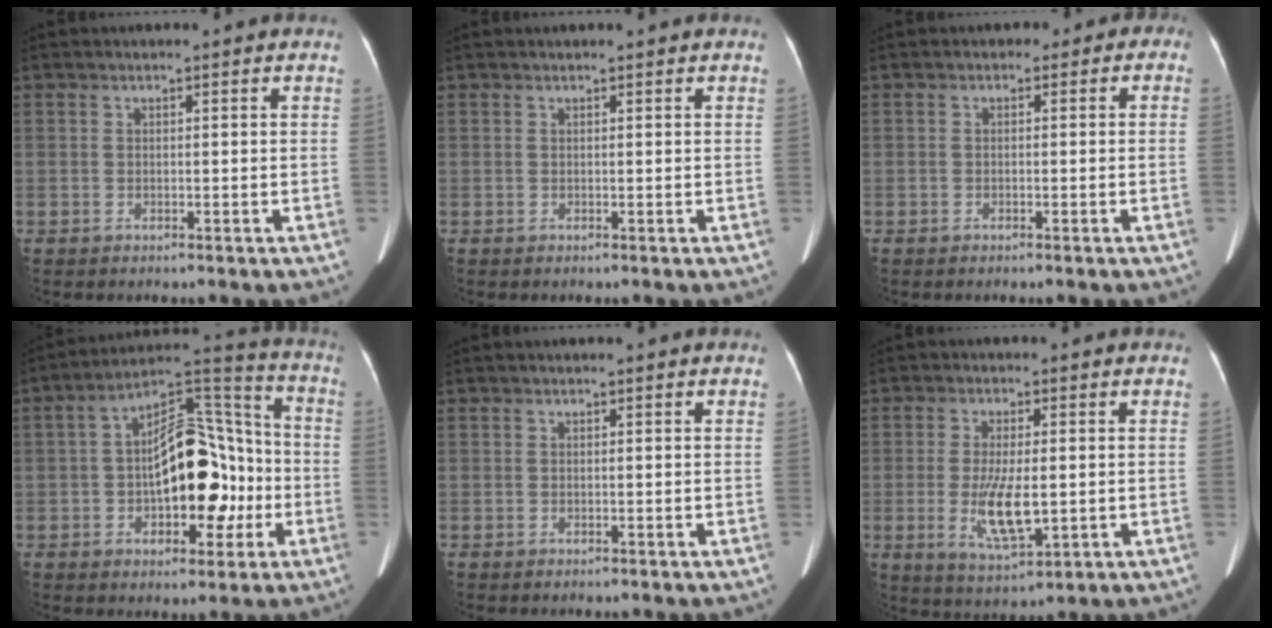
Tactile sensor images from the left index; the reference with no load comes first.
{"total": 1.4, "force": [1.3, 0.3, 0.5], "torque": [-0.008, 0.021, 0.015]}
{"total": 1.8, "force": [-0.8, 1.5, 0.4], "torque": [0.014, 0.015, -0.023]}
{"total": 15.0, "force": [-2.8, 7.2, 12.9], "torque": [-0.207, 0.036, -0.038]}
{"total": 0.0}
{"total": 7.8, "force": [-0.8, 2.4, 7.4], "torque": [-0.147, -0.017, -0.008]}